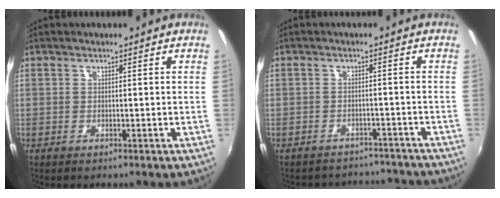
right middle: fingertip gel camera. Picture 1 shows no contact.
{"total": 10.6, "force": [-9.3, 4.6, 1.9], "torque": [-0.043, 0.033, -0.109]}